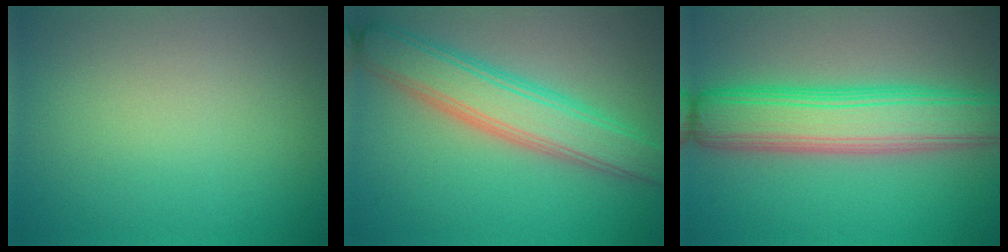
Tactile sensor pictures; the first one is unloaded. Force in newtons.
{"total": 6.1, "press": 6.1, "slide": 0.4}
{"total": 8.1, "press": 8.1, "slide": 0.3}